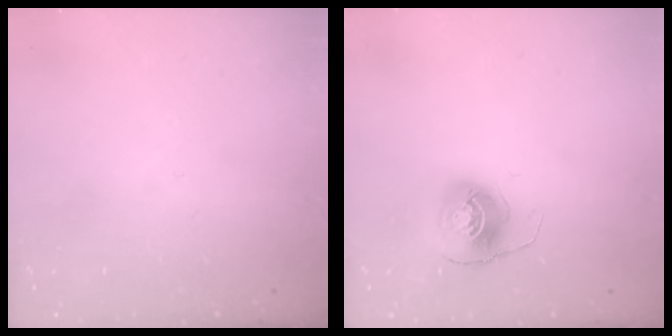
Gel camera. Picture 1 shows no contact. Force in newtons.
{"total": 6.8, "press": 6.8, "slide": 0.3}